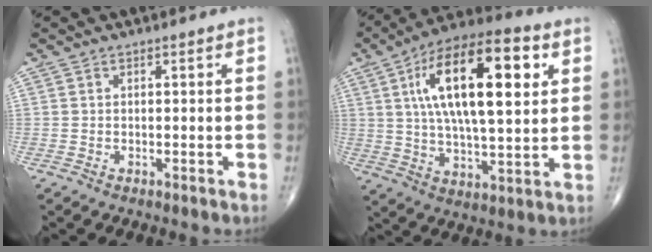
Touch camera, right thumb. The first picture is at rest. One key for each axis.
{"total": 22.2, "fx": 6.2, "fy": 8.5, "fz": 19.5, "tx": -0.321, "ty": 0.001, "tz": 0.096}